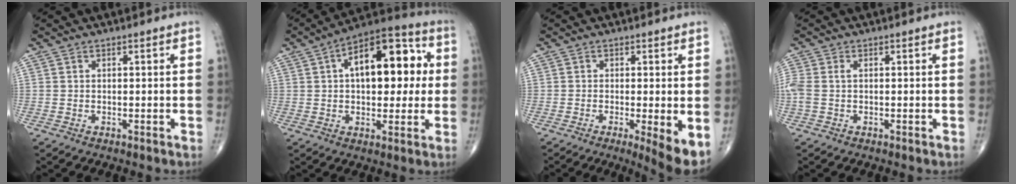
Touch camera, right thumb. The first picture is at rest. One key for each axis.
{"total": 18.2, "fx": 3.3, "fy": 9.6, "fz": 15.1, "tx": -0.181, "ty": 0.027, "tz": 0.040}
{"total": 6.1, "fx": -1.7, "fy": 1.0, "fz": 5.8, "tx": -0.093, "ty": -0.018, "tz": -0.030}
{"total": 3.7, "fx": 0.0, "fy": 2.2, "fz": 3.0, "tx": -0.098, "ty": 0.011, "tz": -0.001}